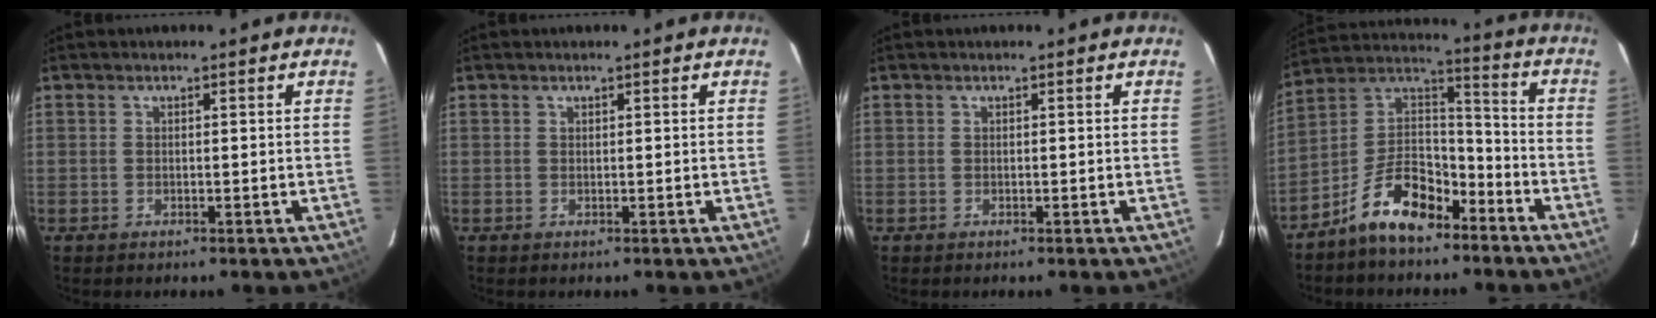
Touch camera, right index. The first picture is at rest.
{"total": 0.0}
{"total": 0.0}
{"total": 13.4, "force": [-8.8, 6.7, 7.6], "torque": [-0.161, 0.040, -0.154]}